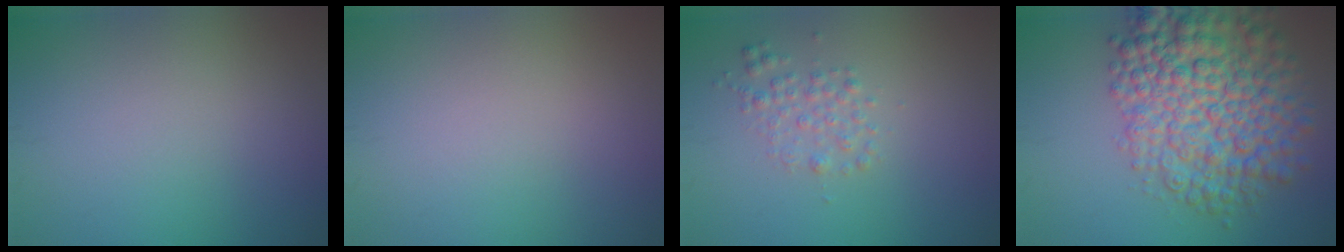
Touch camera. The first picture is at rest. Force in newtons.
{"total": 0.0}
{"total": 1.7, "press": 1.7, "slide": 0.1}
{"total": 9.7, "press": 9.7, "slide": 0.3}